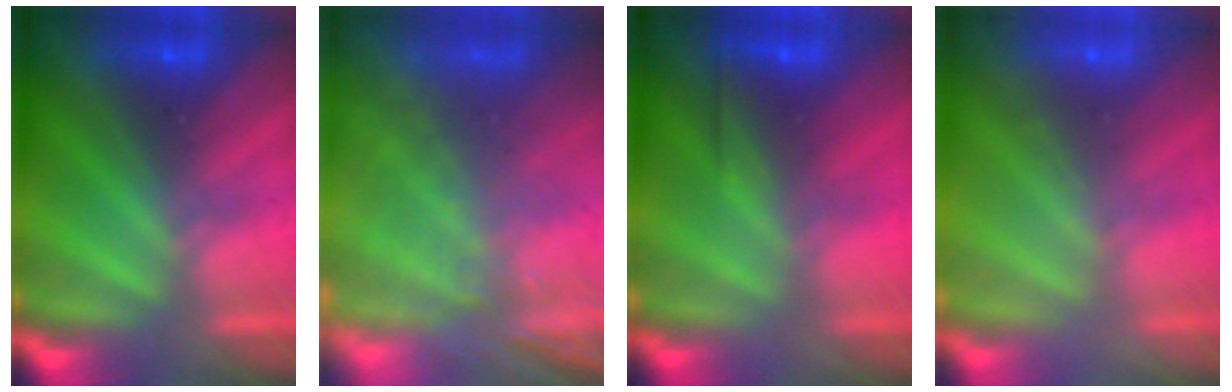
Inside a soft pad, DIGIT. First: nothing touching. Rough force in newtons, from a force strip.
{"total": 6.1}
{"total": 2.6}
{"total": 1.8}